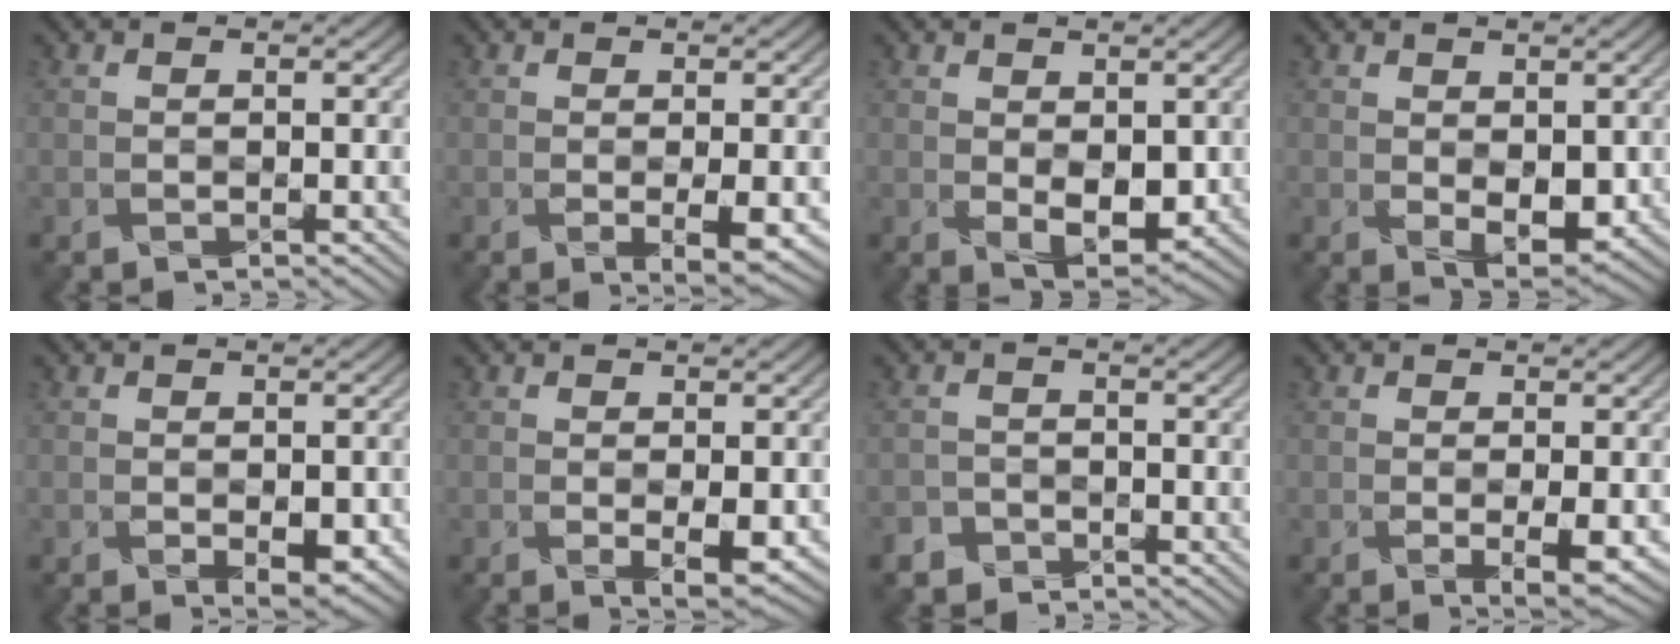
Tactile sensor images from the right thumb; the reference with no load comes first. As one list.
[{"total": 3.2, "force": [-0.6, 0.7, 3.0], "torque": [-0.054, -0.005, -0.001]}, {"total": 3.1, "force": [0.5, 1.8, 2.4], "torque": [-0.052, -0.015, 0.022]}, {"total": 2.6, "force": [0.4, 1.5, 2.0], "torque": [-0.042, -0.015, 0.021]}, {"total": 2.0, "force": [-0.5, 0.8, 1.8], "torque": [-0.034, -0.008, 0.005]}, {"total": 2.3, "force": [-0.2, 0.5, 2.3], "torque": [-0.045, -0.007, 0.006]}, {"total": 2.4, "force": [-2.1, 0.8, -0.8], "torque": [0.009, -0.009, -0.038]}, {"total": 2.8, "force": [-0.3, 0.6, 2.7], "torque": [-0.050, -0.005, 0.003]}]